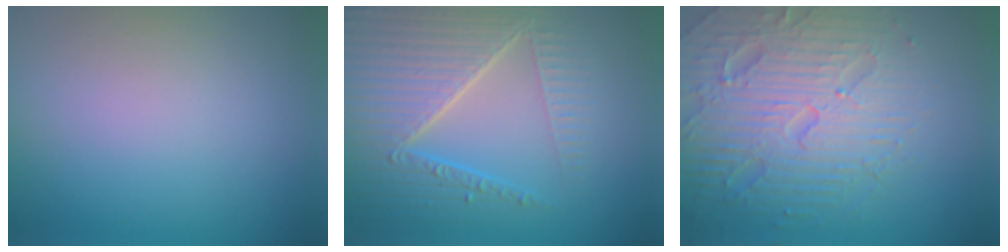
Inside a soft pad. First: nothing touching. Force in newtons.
{"total": 7.3, "press": 5.5, "slide": 4.8}
{"total": 7.4, "press": 7.3, "slide": 1.6}